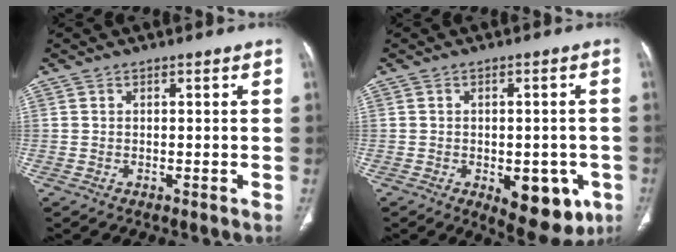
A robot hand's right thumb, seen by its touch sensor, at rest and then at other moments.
{"total": 11.6, "force": [-4.2, 6.1, 9.0], "torque": [-0.079, 0.005, -0.044]}